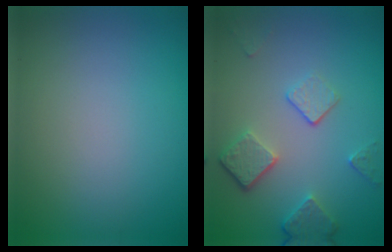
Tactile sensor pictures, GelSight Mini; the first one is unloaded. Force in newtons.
{"total": 3.9, "press": 2.9, "slide": 2.5}